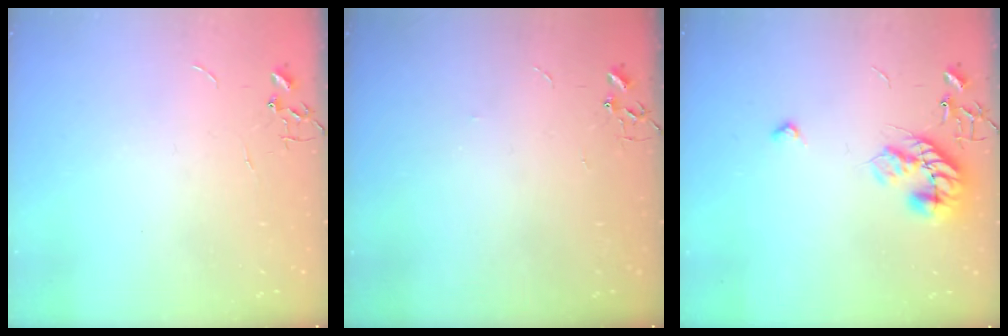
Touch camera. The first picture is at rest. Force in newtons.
{"total": 2.8, "press": 2.8, "slide": 0.5}
{"total": 13.8, "press": 13.8, "slide": 0.5}